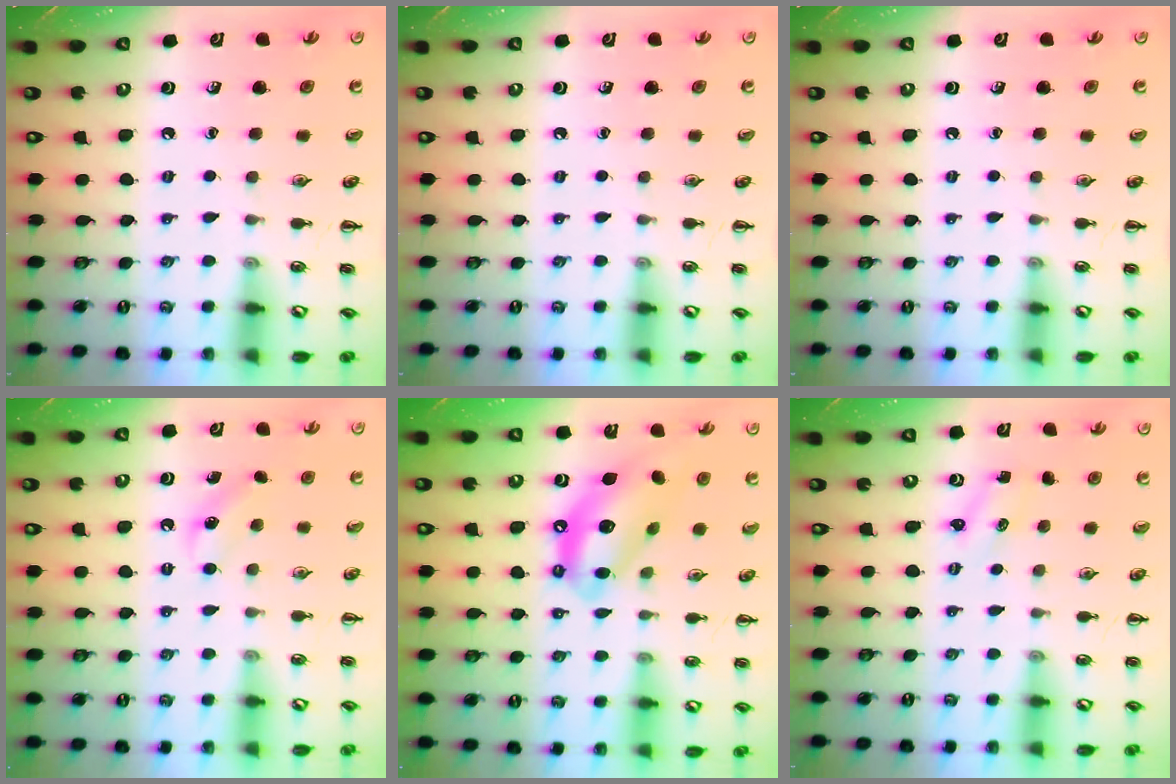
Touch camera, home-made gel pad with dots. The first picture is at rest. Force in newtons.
{"total": 0.0}
{"total": 0.0}
{"total": 4.9, "press": 4.7, "slide": 1.3}
{"total": 14.8, "press": 14.2, "slide": 4.0}
{"total": 1.3, "press": 1.2, "slide": 0.3}